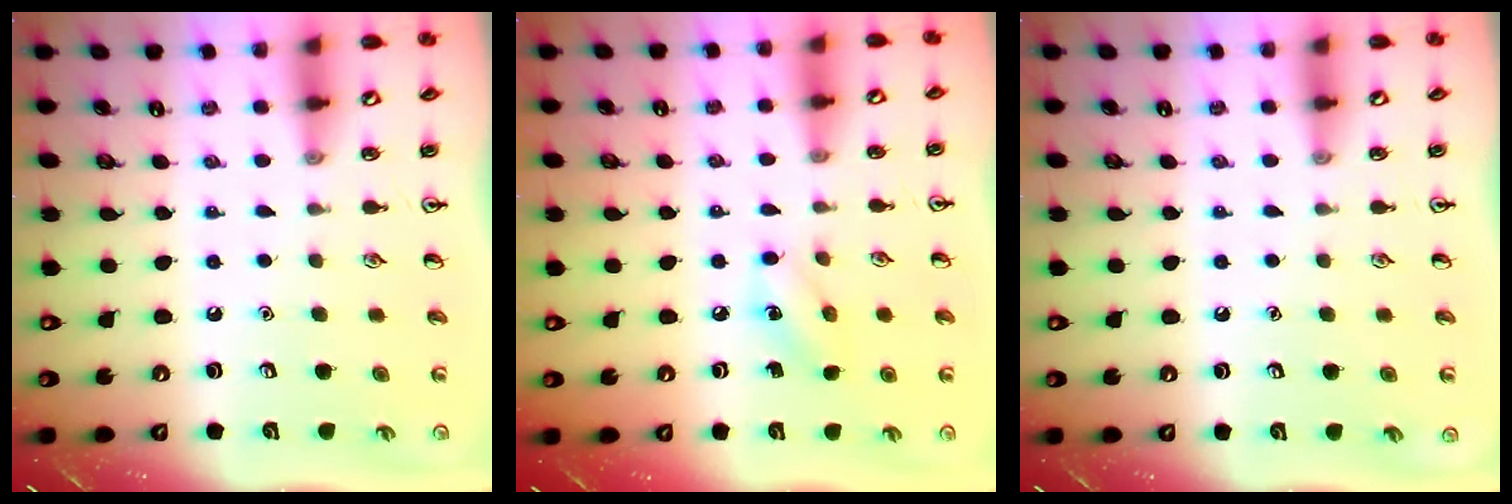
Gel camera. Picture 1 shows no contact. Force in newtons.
{"total": 5.3, "press": 5.1, "slide": 1.3}
{"total": 0.0}